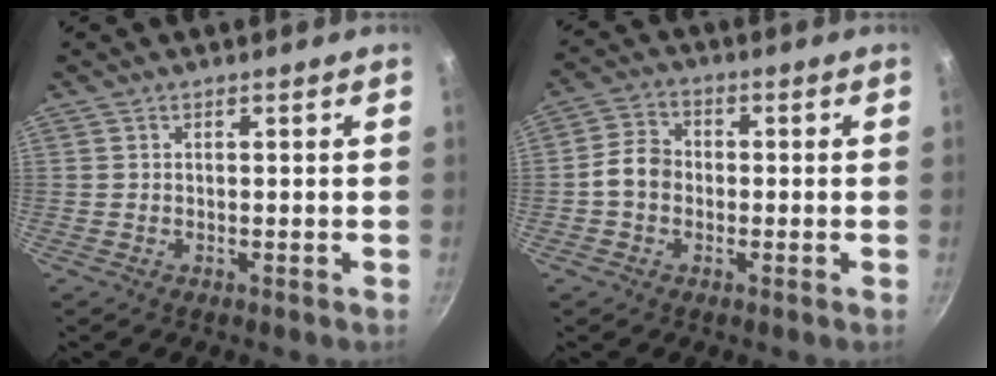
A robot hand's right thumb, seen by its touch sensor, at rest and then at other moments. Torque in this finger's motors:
{"motor_torque": [0.63, 1.20, 0.71, -0.59, 0.02]}